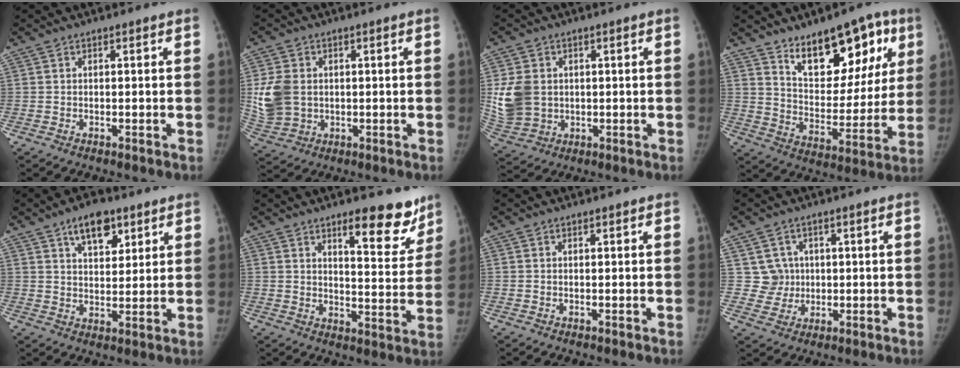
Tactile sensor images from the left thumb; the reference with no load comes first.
{"total": 9.1, "force": [0.8, 7.2, 5.5], "torque": [-0.106, -0.001, 0.027]}
{"total": 9.7, "force": [1.0, 7.8, 5.6], "torque": [-0.100, -0.003, 0.032]}
{"total": 18.0, "force": [10.0, 9.2, 11.8], "torque": [-0.102, -0.053, 0.157]}
{"total": 8.6, "force": [5.0, 4.6, 5.3], "torque": [-0.053, -0.025, 0.078]}
{"total": 11.7, "force": [8.2, 3.9, 7.4], "torque": [-0.052, -0.055, 0.115]}
{"total": 0.0}
{"total": 4.8, "force": [1.1, 4.6, 0.1], "torque": [0.027, -0.001, 0.021]}